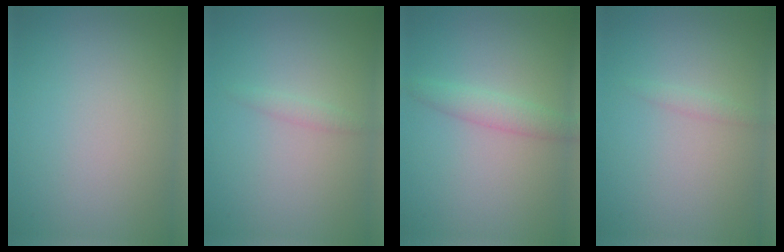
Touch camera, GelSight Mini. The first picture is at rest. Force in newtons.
{"total": 0.8, "press": 0.8, "slide": 0.1}
{"total": 2.0, "press": 2.0, "slide": 0.0}
{"total": 0.7, "press": 0.7, "slide": 0.1}